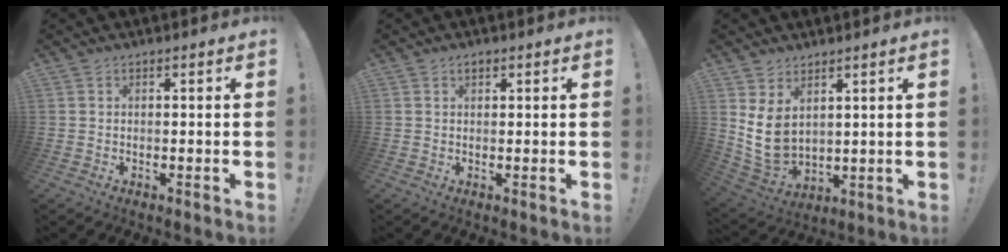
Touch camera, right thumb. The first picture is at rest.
{"total": 1.3, "force": [0.8, 0.7, 0.7], "torque": [-0.010, 0.001, 0.014]}
{"total": 9.8, "force": [3.4, 6.6, 6.3], "torque": [-0.126, -0.036, 0.066]}